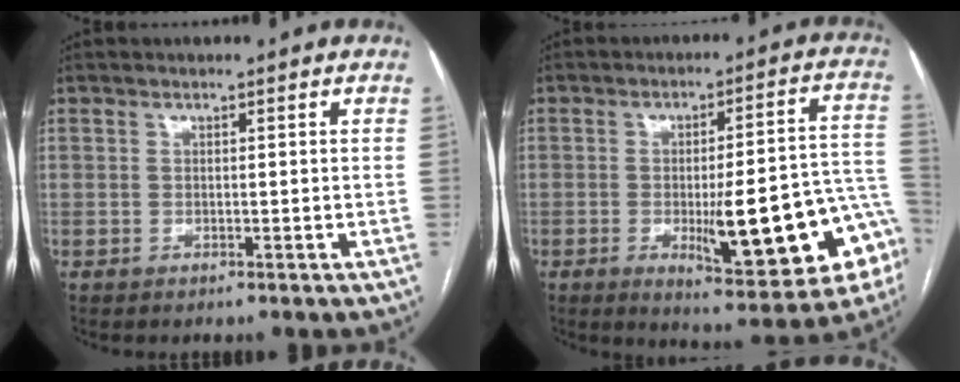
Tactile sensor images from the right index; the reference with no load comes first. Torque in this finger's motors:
{"motor_torque": [1.31, -0.83, 0.49, 0.16]}